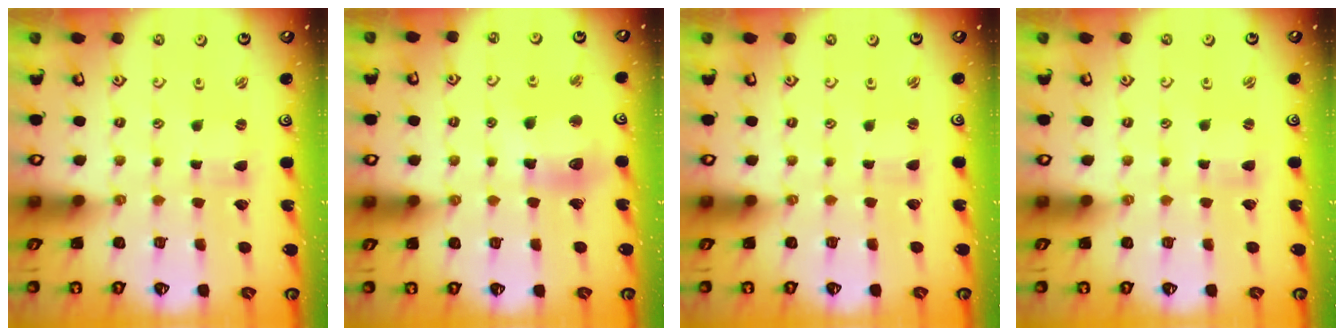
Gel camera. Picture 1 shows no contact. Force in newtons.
{"total": 11.9, "press": 11.6, "slide": 2.6}
{"total": 0.8, "press": 0.8, "slide": 0.0}
{"total": 1.5, "press": 1.4, "slide": 0.3}